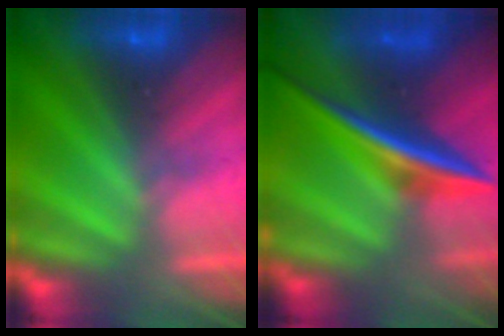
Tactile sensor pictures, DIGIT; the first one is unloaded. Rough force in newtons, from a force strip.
{"total": 6.9}